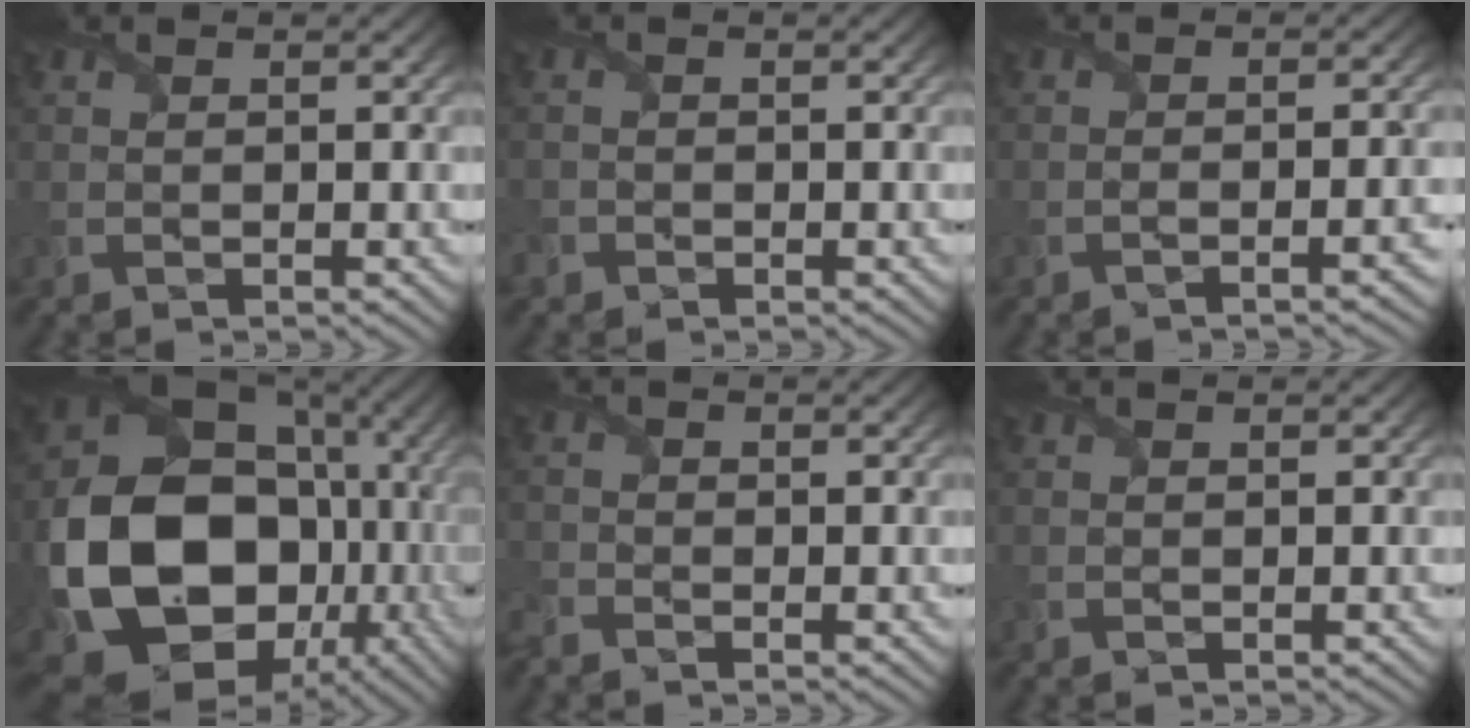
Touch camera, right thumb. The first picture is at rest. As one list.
[{"total": 1.2, "force": [-0.9, 0.9, -0.1], "torque": [0.007, -0.005, -0.019]}, {"total": 2.7, "force": [-1.5, 0.4, 2.2], "torque": [-0.018, 0.004, -0.031]}, {"total": 22.5, "force": [-3.8, 18.1, 12.9], "torque": [-0.317, -0.085, -0.023]}, {"total": 2.0, "force": [-1.8, 0.7, 0.4], "torque": [-0.011, -0.011, -0.048]}, {"total": 0.0}]